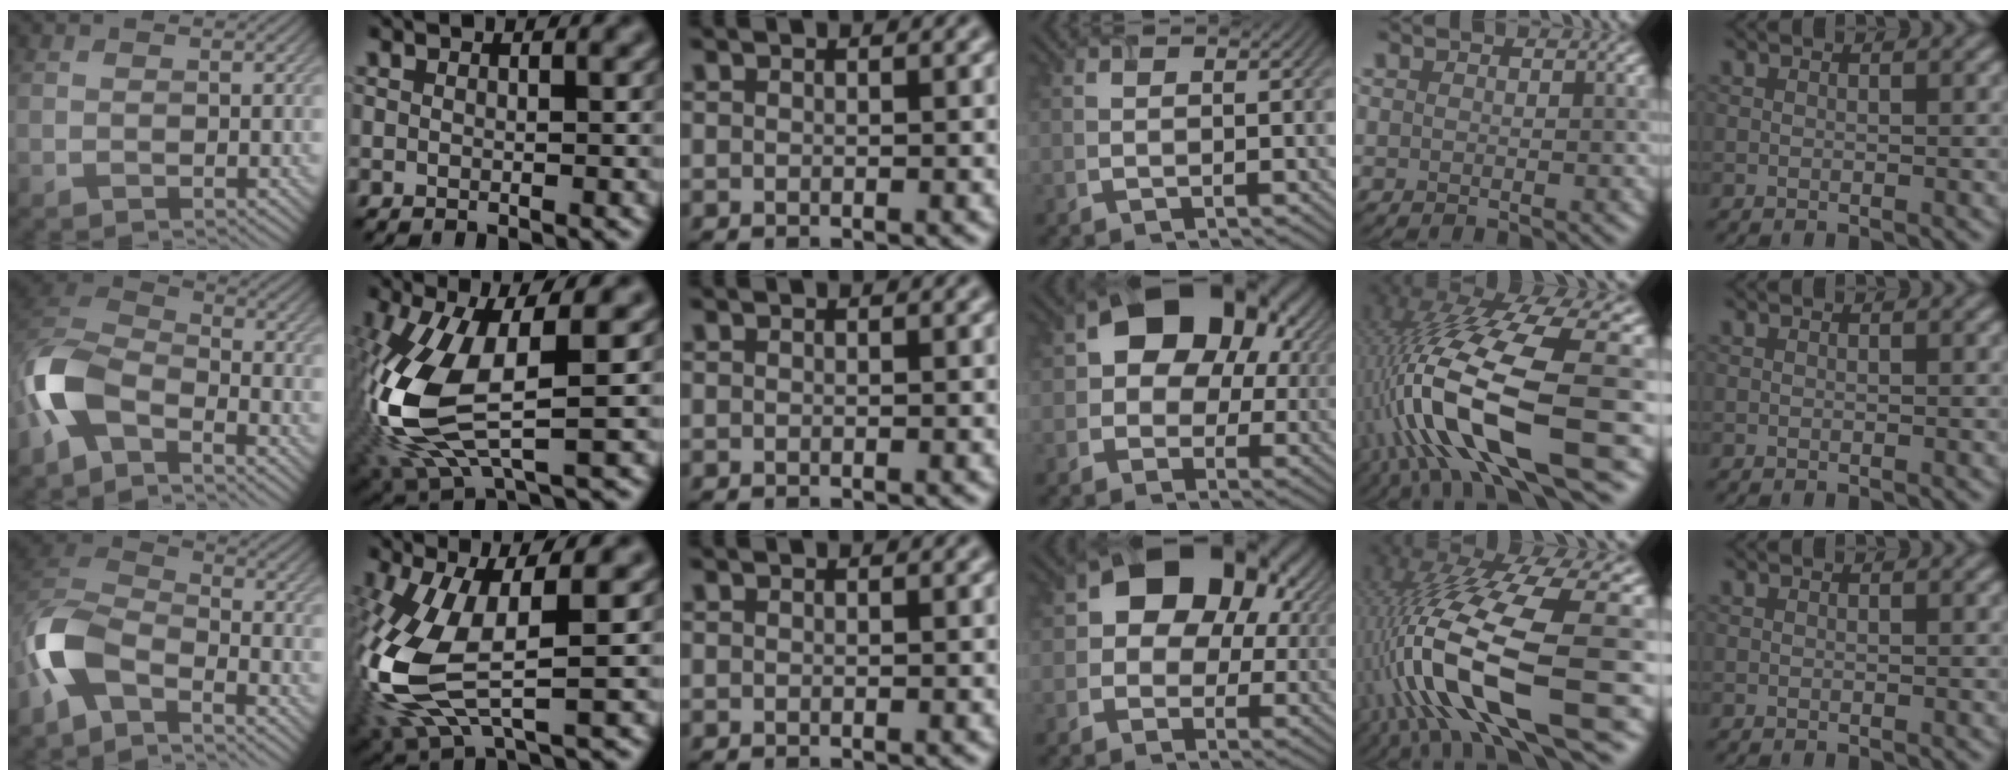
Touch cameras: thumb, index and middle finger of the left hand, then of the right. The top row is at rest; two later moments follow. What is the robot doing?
{"motion": "extract", "object": "airpods case & airpods"}